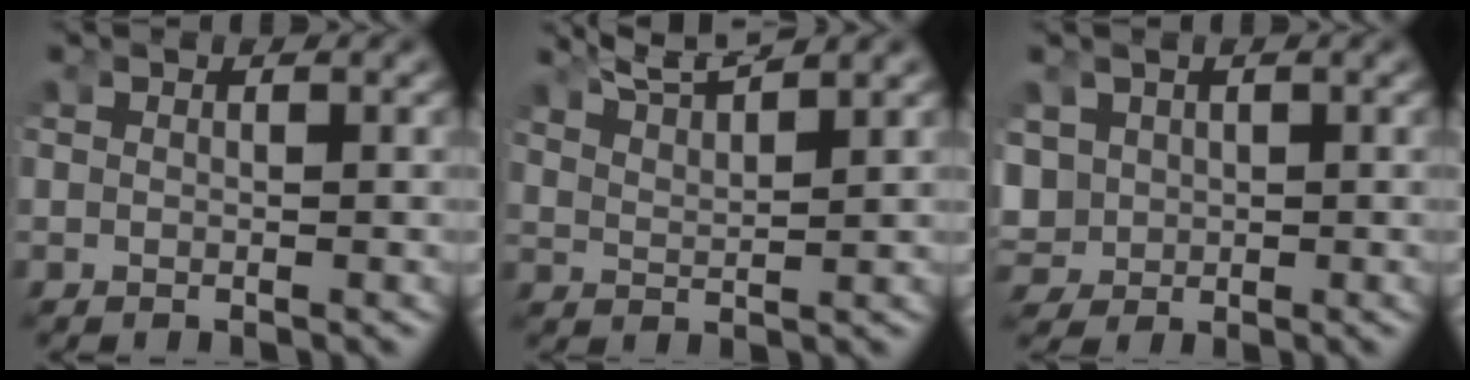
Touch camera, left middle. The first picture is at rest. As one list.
[{"total": 5.4, "force": [4.5, 1.7, 2.6], "torque": [-0.052, 0.003, 0.073]}, {"total": 4.7, "force": [-0.1, 4.5, 1.5], "torque": [-0.075, -0.028, 0.010]}]